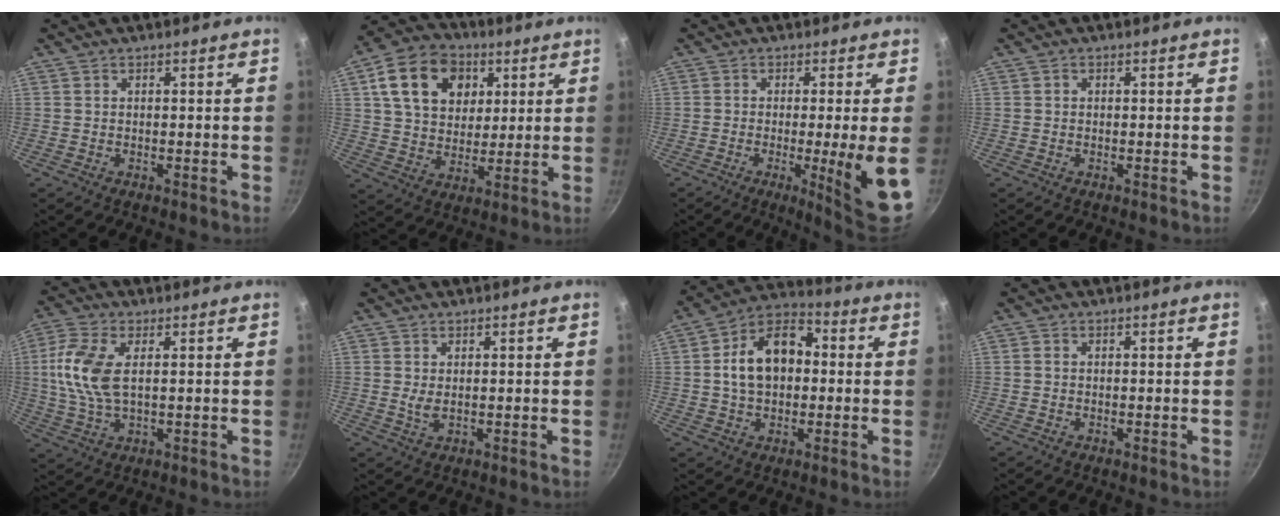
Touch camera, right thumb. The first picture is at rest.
{"total": 16.5, "force": [5.7, 12.4, 9.2], "torque": [-0.133, -0.002, 0.091]}
{"total": 10.0, "force": [-1.9, 0.1, 9.9], "torque": [-0.142, -0.012, -0.025]}
{"total": 0.6, "force": [0.0, 0.6, 0.1], "torque": [0.000, 0.004, 0.000]}
{"total": 10.4, "force": [1.7, 5.1, 8.9], "torque": [-0.189, 0.006, 0.030]}
{"total": 2.2, "force": [0.5, 0.9, 1.9], "torque": [-0.039, -0.007, 0.014]}
{"total": 14.2, "force": [0.9, 9.7, 10.3], "torque": [-0.141, 0.032, -0.003]}
{"total": 0.8, "force": [0.1, 0.7, 0.5], "torque": [-0.009, 0.004, -0.001]}